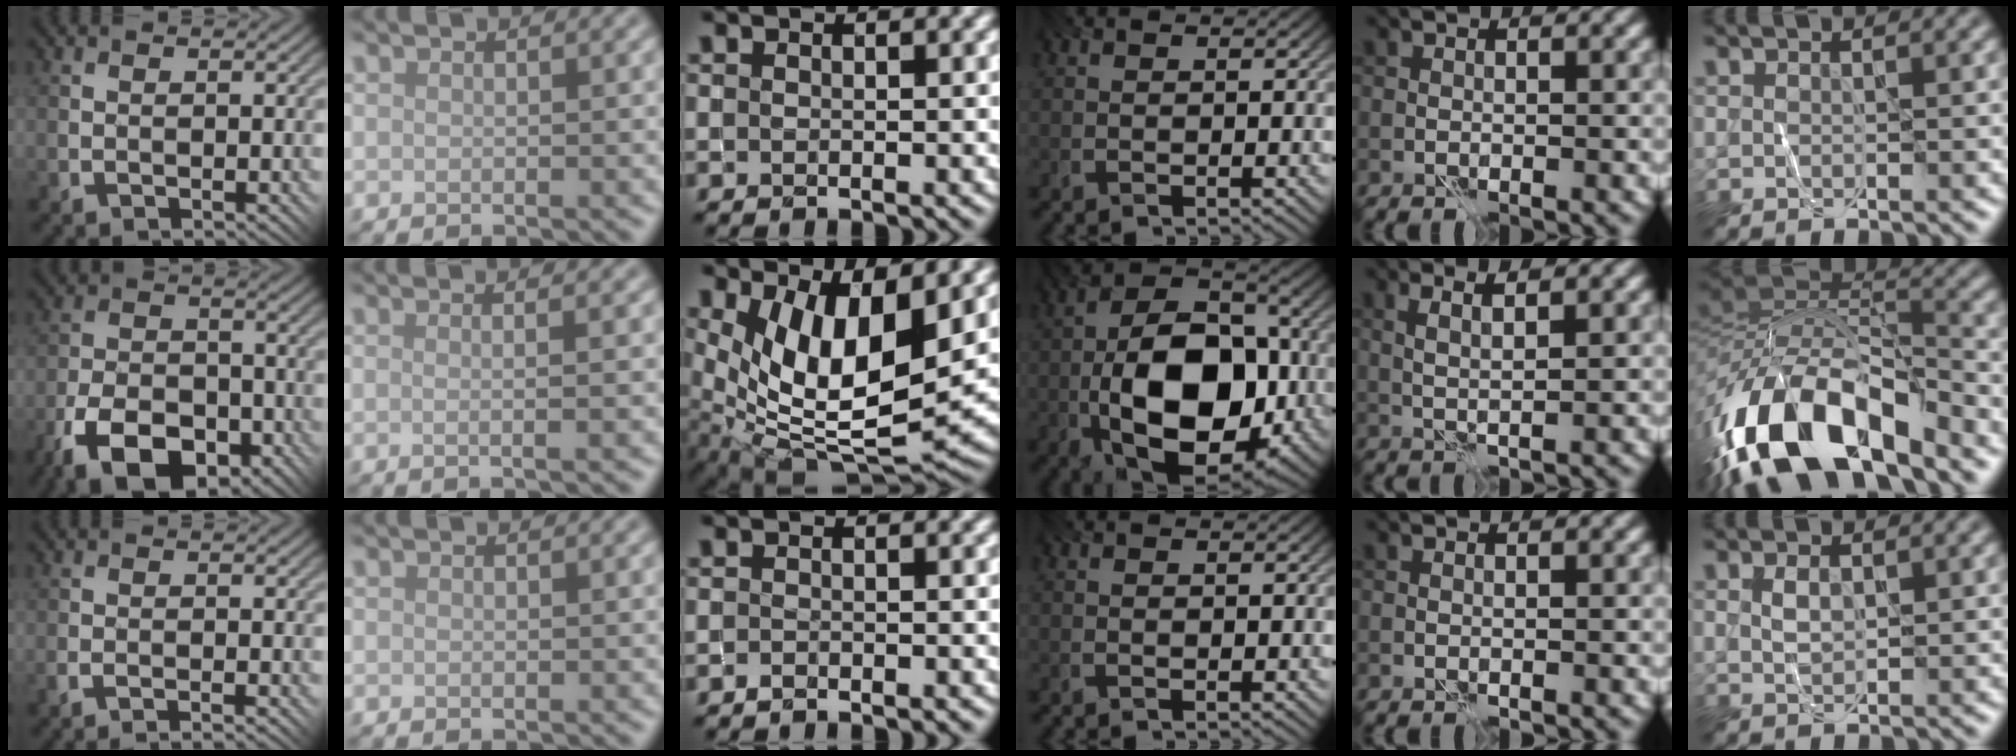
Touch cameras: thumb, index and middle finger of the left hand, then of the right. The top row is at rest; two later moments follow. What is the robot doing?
{"motion": "fold", "object": "shorts"}